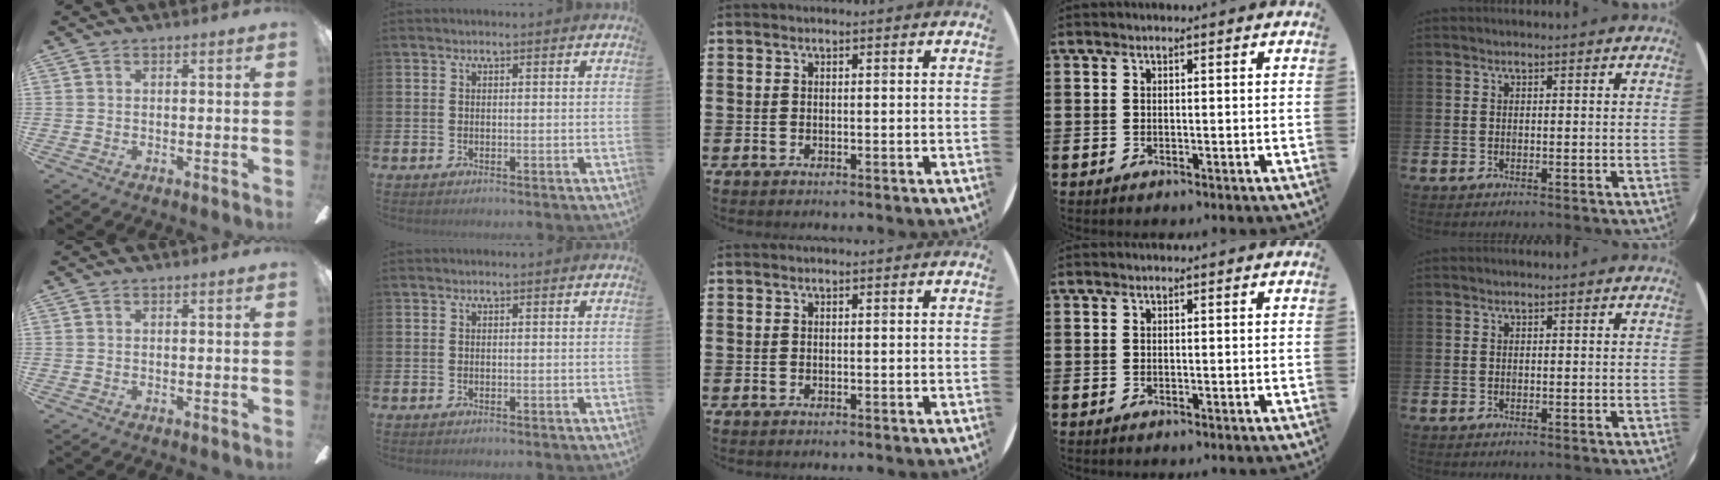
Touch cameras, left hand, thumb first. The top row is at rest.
{}